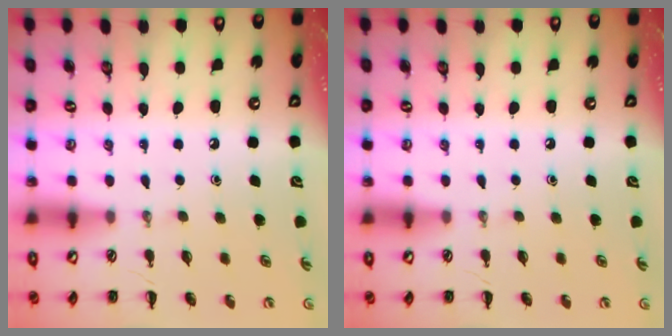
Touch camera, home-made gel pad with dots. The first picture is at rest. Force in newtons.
{"total": 0.0}